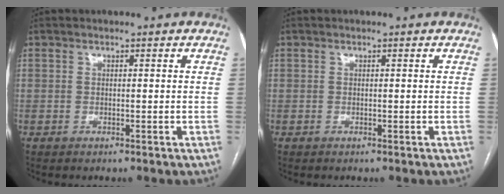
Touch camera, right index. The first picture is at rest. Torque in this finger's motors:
{"motor_torque": [0.00, 0.00, 0.00, 0.00]}